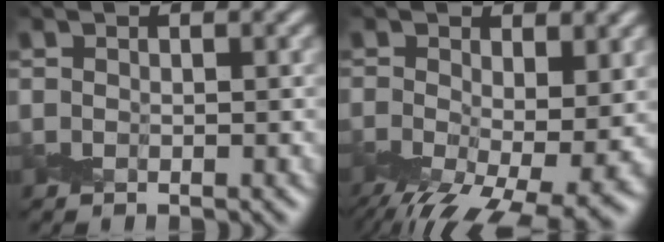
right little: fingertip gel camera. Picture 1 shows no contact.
{"total": 12.9, "force": [-4.2, 6.4, 10.4], "torque": [-0.176, -0.036, -0.039]}